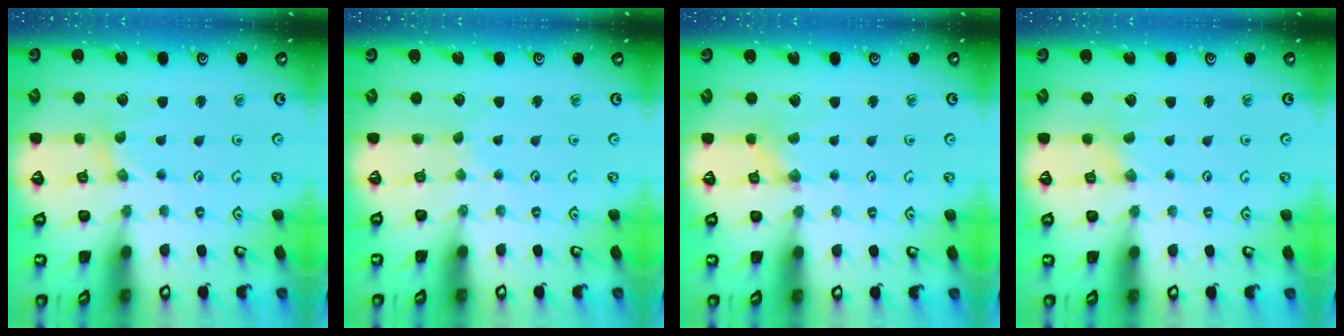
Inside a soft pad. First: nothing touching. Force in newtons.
{"total": 1.2, "press": 1.2, "slide": 0.2}
{"total": 1.6, "press": 1.5, "slide": 0.2}
{"total": 0.9, "press": 0.9, "slide": 0.2}